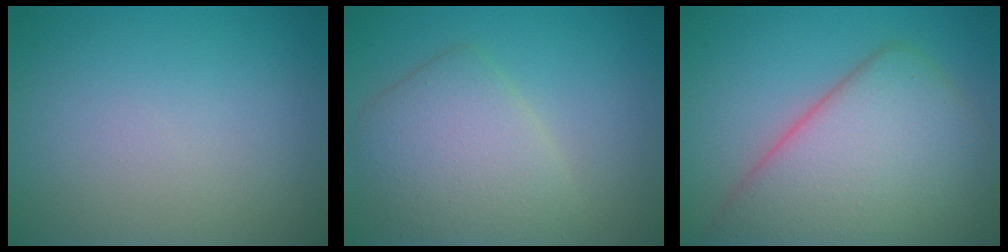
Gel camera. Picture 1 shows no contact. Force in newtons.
{"total": 5.4, "press": 5.4, "slide": 0.2}
{"total": 9.5, "press": 9.5, "slide": 0.3}